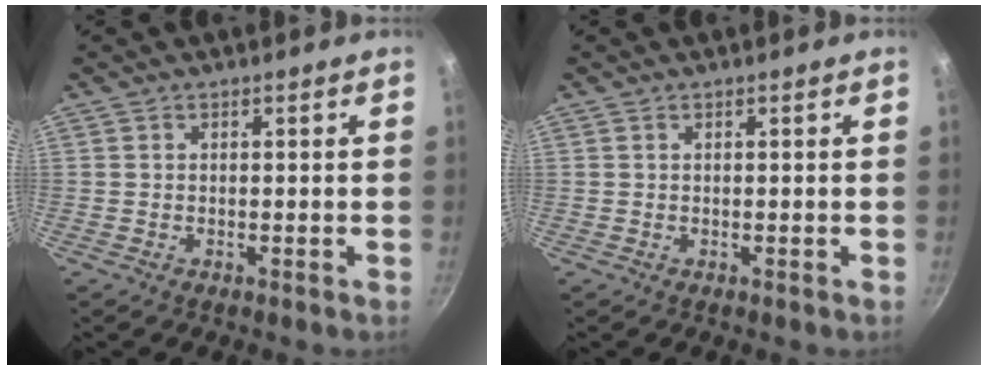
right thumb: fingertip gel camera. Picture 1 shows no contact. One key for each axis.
{"total": 0.0}